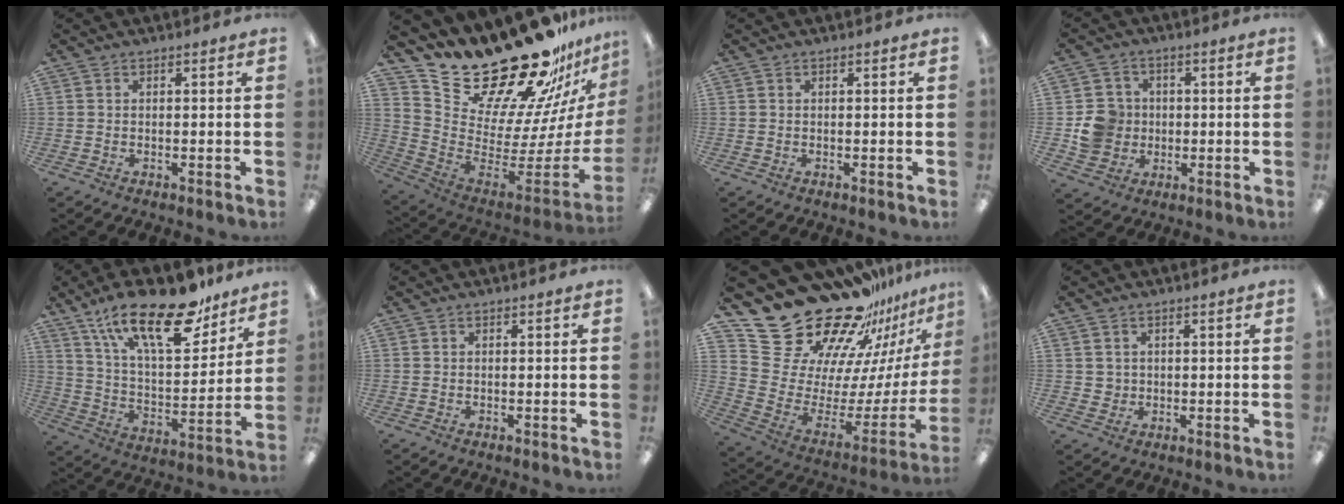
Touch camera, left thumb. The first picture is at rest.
{"total": 27.7, "force": [23.4, 9.9, 11.0], "torque": [-0.153, -0.207, 0.433]}
{"total": 0.0}
{"total": 8.5, "force": [-0.5, 8.2, 2.1], "torque": [-0.037, 0.014, -0.001]}
{"total": 23.9, "force": [16.3, 9.1, 14.9], "torque": [-0.243, -0.096, 0.278]}
{"total": 0.0}
{"total": 28.4, "force": [23.3, 13.0, 9.6], "torque": [-0.122, -0.205, 0.448]}
{"total": 2.5, "force": [1.0, 2.3, -0.1], "torque": [0.004, 0.001, 0.016]}